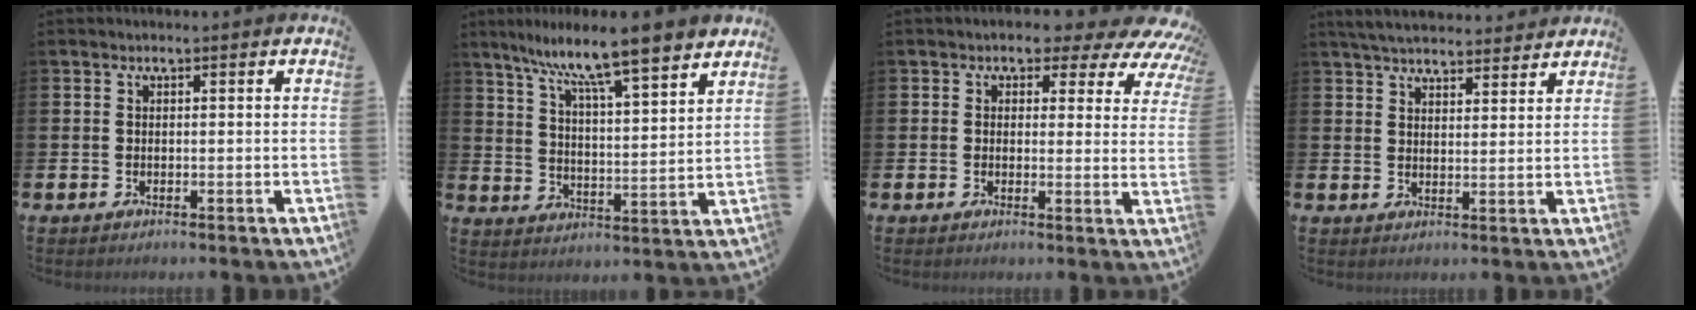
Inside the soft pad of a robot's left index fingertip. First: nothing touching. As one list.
[{"total": 9.7, "force": [8.8, 0.1, 4.1], "torque": [-0.098, -0.059, 0.147]}, {"total": 3.5, "force": [2.4, 2.2, 1.4], "torque": [-0.027, -0.022, 0.029]}, {"total": 5.1, "force": [5.0, 0.8, 0.9], "torque": [-0.026, -0.024, 0.090]}]